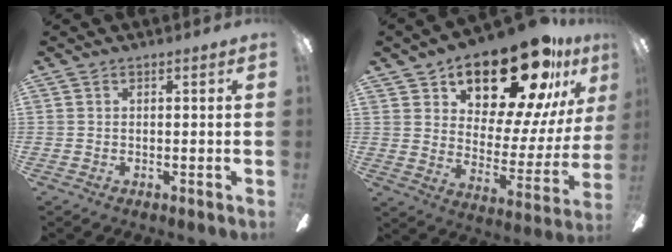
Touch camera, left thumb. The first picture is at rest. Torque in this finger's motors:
{"motor_torque": [2.44, 2.57, 1.39, -1.38, 0.14]}